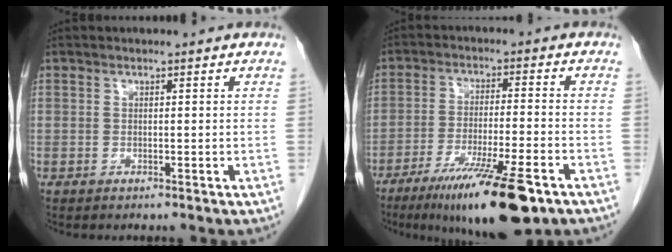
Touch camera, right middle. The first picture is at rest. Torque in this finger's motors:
{"motor_torque": [1.08, -1.06, 0.37, 0.10]}